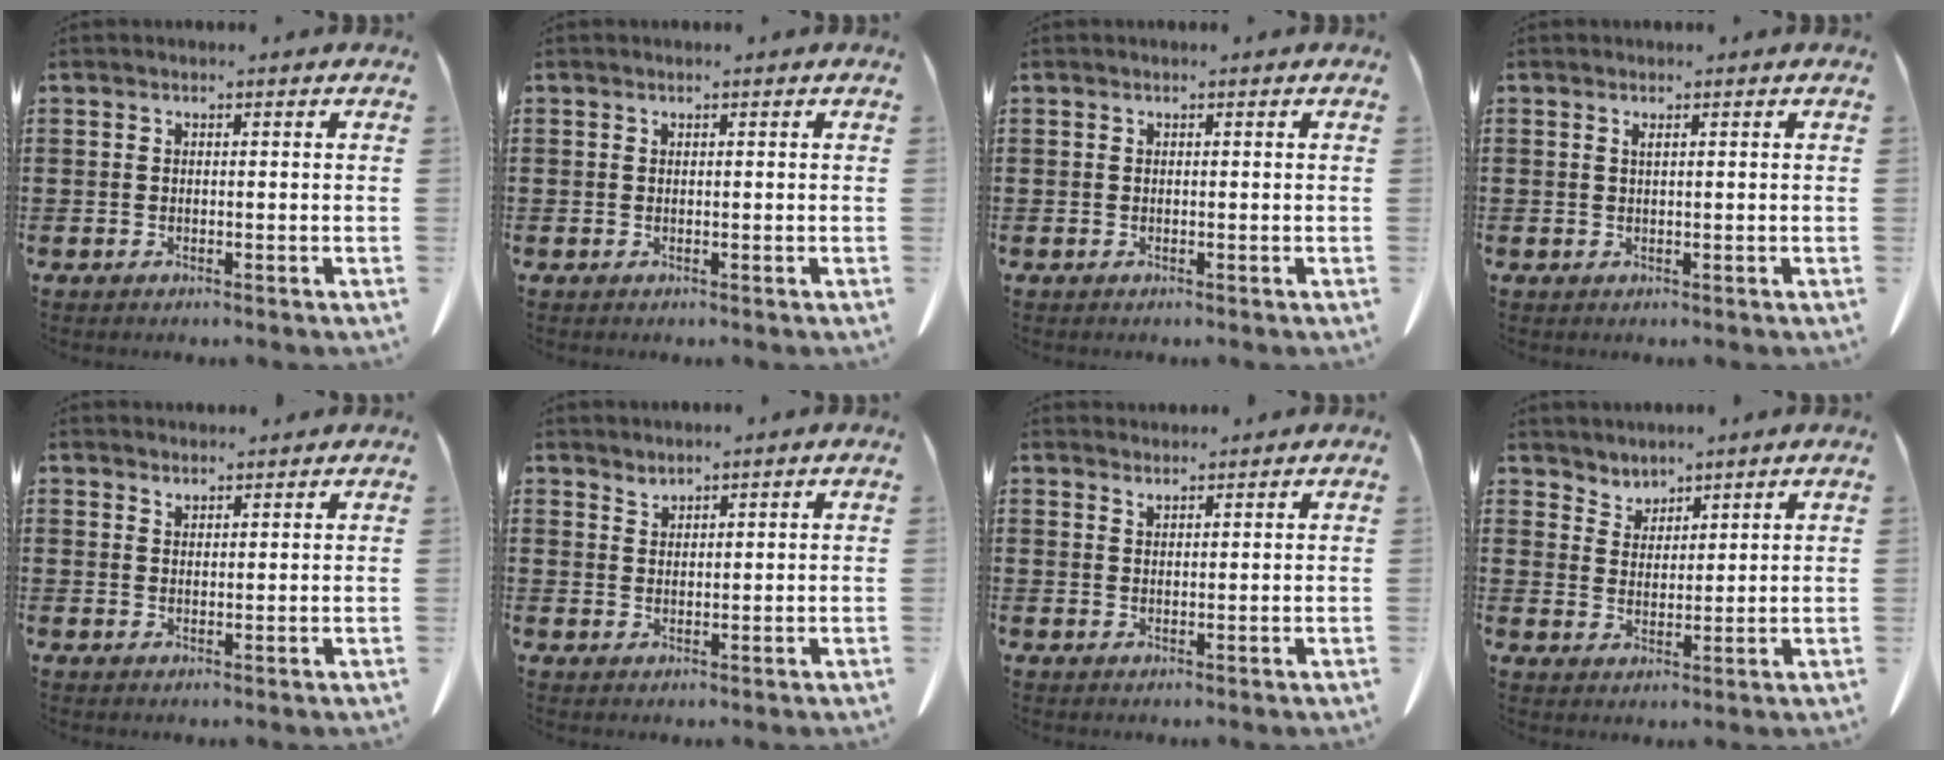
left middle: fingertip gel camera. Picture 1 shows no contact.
{"total": 0.0}
{"total": 0.0}
{"total": 0.6, "force": [0.4, 0.1, 0.4], "torque": [-0.011, 0.000, 0.008]}
{"total": 1.9, "force": [1.9, 0.4, 0.0], "torque": [-0.005, 0.001, 0.037]}
{"total": 1.8, "force": [1.8, 0.3, -0.2], "torque": [-0.001, -0.001, 0.035]}
{"total": 1.8, "force": [1.7, 0.3, 0.2], "torque": [-0.008, 0.001, 0.034]}
{"total": 3.4, "force": [3.1, 1.2, -0.6], "torque": [-0.003, -0.009, 0.058]}